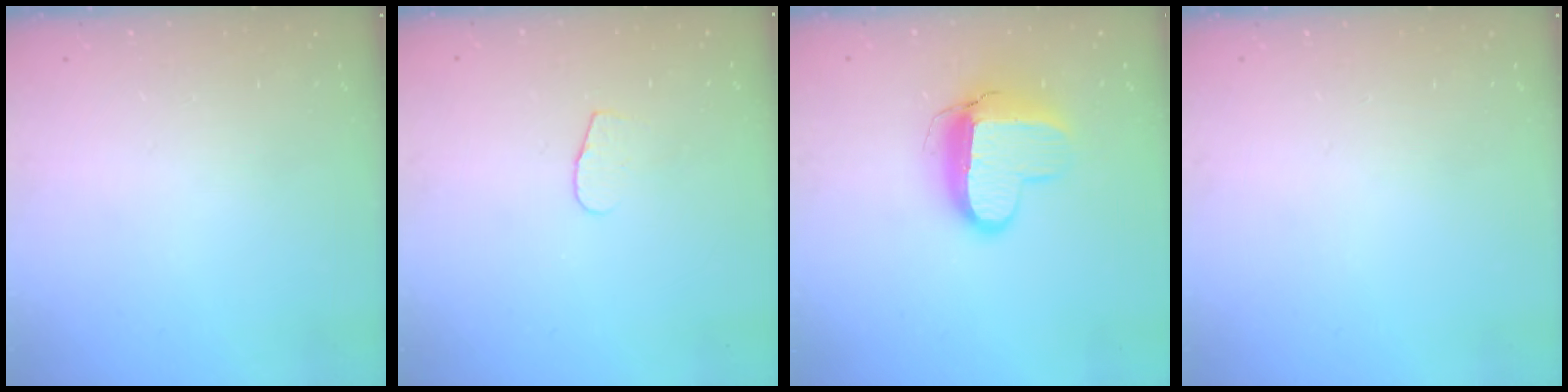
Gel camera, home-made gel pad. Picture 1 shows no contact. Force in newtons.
{"total": 4.6, "press": 4.6, "slide": 0.4}
{"total": 12.0, "press": 12.0, "slide": 0.7}
{"total": 0.0}